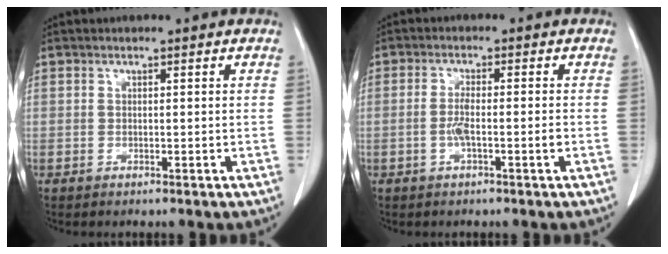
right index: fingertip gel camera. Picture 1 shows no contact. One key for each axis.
{"total": 3.2, "fx": -0.9, "fy": 0.2, "fz": 3.0, "tx": -0.057, "ty": 0.004, "tz": -0.016}